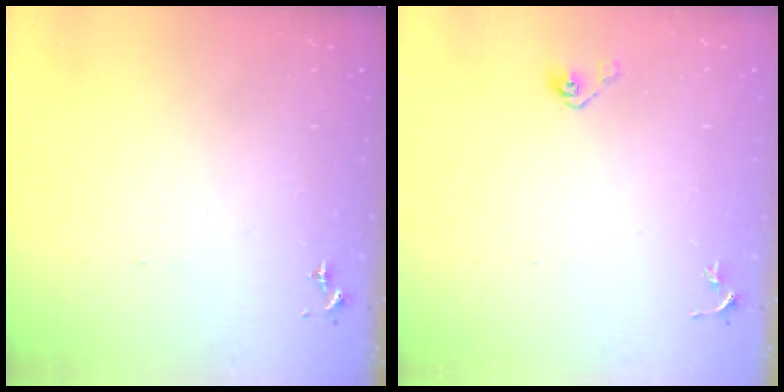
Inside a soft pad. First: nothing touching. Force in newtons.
{"total": 3.9, "press": 3.4, "slide": 1.9}